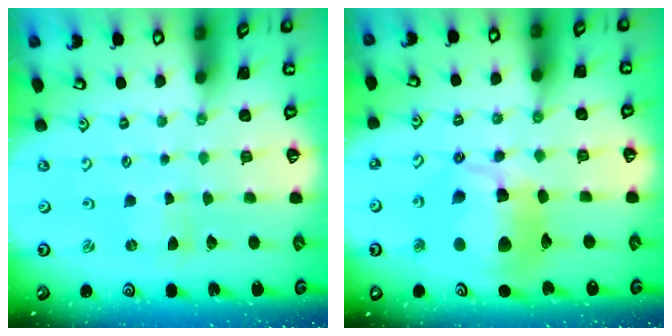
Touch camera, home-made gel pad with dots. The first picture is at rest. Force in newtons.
{"total": 19.0, "press": 18.8, "slide": 2.4}